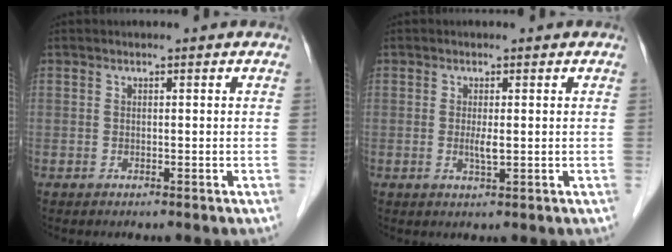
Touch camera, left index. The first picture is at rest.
{"total": 1.8, "force": [0.0, 0.2, 1.8], "torque": [-0.039, -0.004, 0.002]}